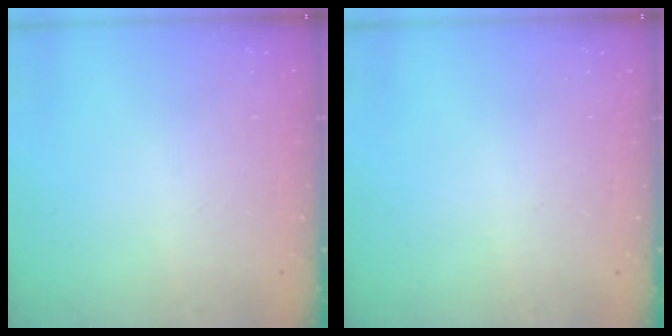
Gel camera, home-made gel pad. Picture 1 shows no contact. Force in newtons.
{"total": 0.0}